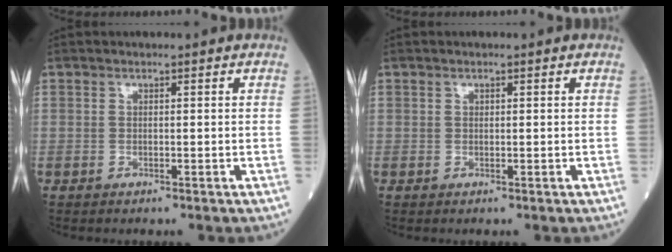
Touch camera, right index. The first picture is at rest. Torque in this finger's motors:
{"motor_torque": [-0.10, -0.03, -0.04, -0.01]}